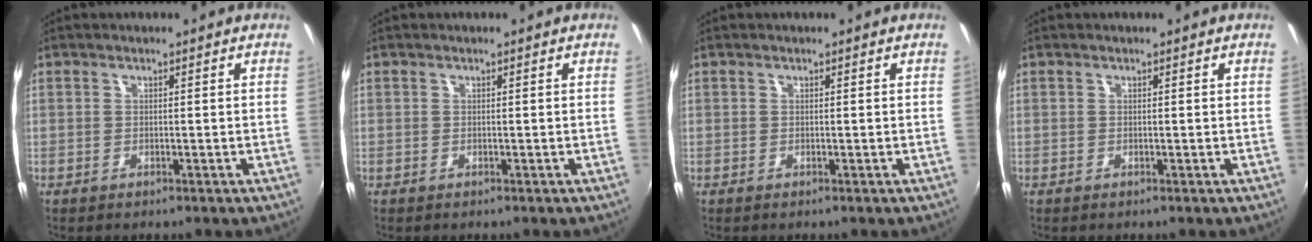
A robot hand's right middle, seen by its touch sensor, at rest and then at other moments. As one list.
[{"total": 0.0}, {"total": 0.0}, {"total": 0.0}]